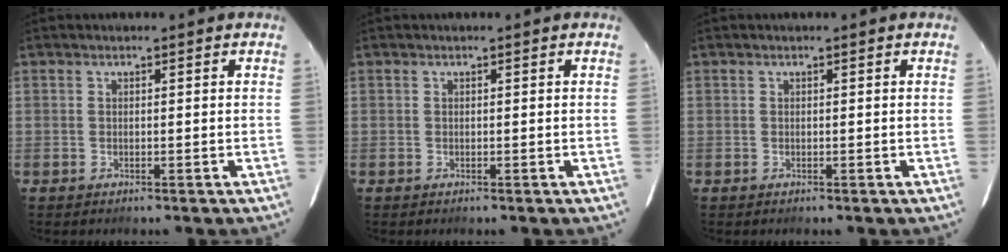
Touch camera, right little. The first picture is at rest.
{"total": 0.0}
{"total": 0.0}